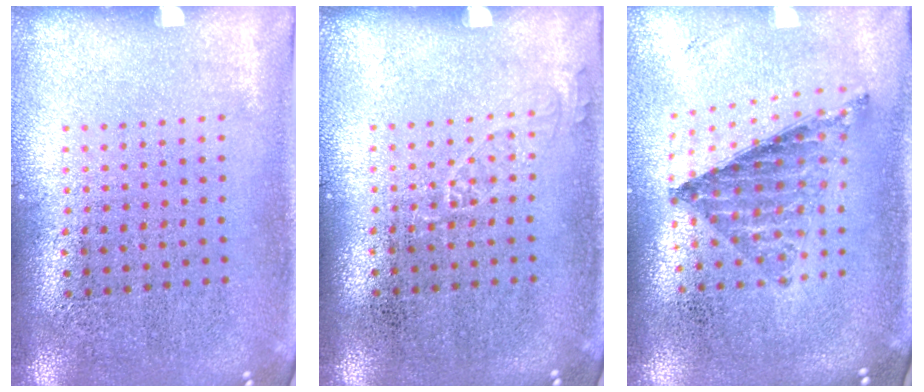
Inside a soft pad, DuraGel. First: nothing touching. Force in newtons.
{"total": 0.8, "press": 0.8, "slide": 0.1}
{"total": 0.8, "press": 0.8, "slide": 0.1}